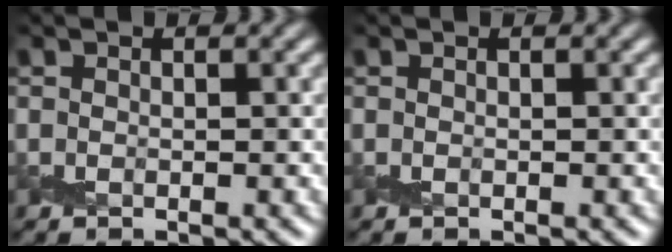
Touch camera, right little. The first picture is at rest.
{"total": 0.0}